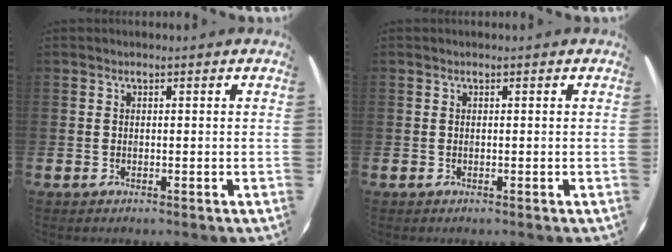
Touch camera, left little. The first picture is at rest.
{"total": 0.0}